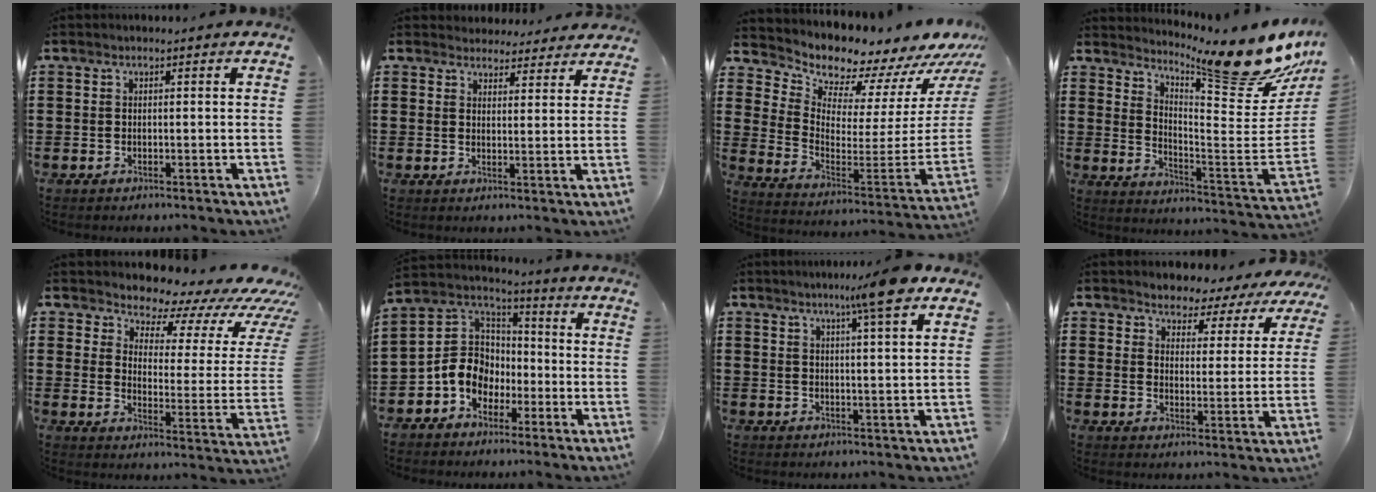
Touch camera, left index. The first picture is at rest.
{"total": 3.7, "force": [3.4, 1.3, 0.0], "torque": [-0.014, -0.007, 0.065]}
{"total": 8.1, "force": [8.0, 0.9, 0.2], "torque": [-0.035, -0.096, 0.132]}
{"total": 12.8, "force": [9.9, 1.5, 8.0], "torque": [-0.126, -0.085, 0.153]}
{"total": 7.4, "force": [7.0, 1.9, 1.7], "torque": [-0.041, -0.065, 0.112]}
{"total": 8.9, "force": [-3.3, 7.4, 3.6], "torque": [-0.112, 0.014, -0.071]}
{"total": 8.1, "force": [5.5, -0.6, 6.0], "torque": [-0.106, -0.010, 0.088]}
{"total": 3.9, "force": [3.8, 1.0, -0.5], "torque": [-0.019, -0.029, 0.061]}